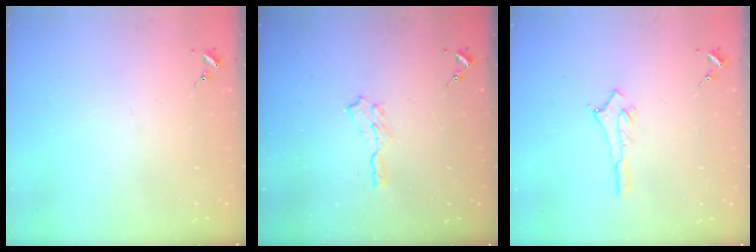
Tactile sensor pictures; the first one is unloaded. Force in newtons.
{"total": 5.8, "press": 5.7, "slide": 0.7}
{"total": 3.7, "press": 3.7, "slide": 0.2}